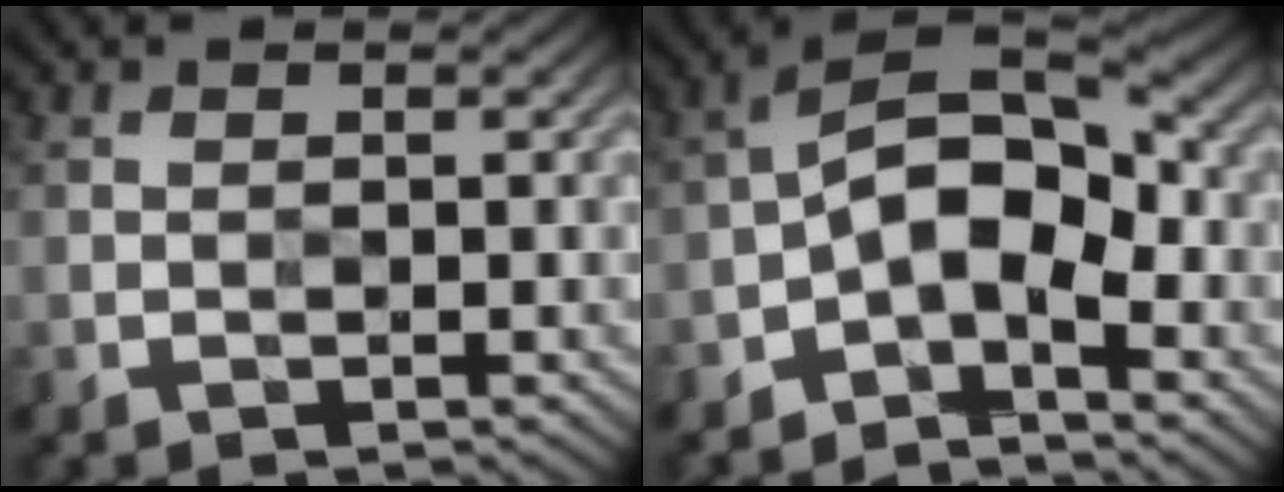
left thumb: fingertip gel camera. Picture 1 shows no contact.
{"total": 9.0, "force": [-3.2, 4.7, 6.9], "torque": [-0.112, 0.011, -0.075]}